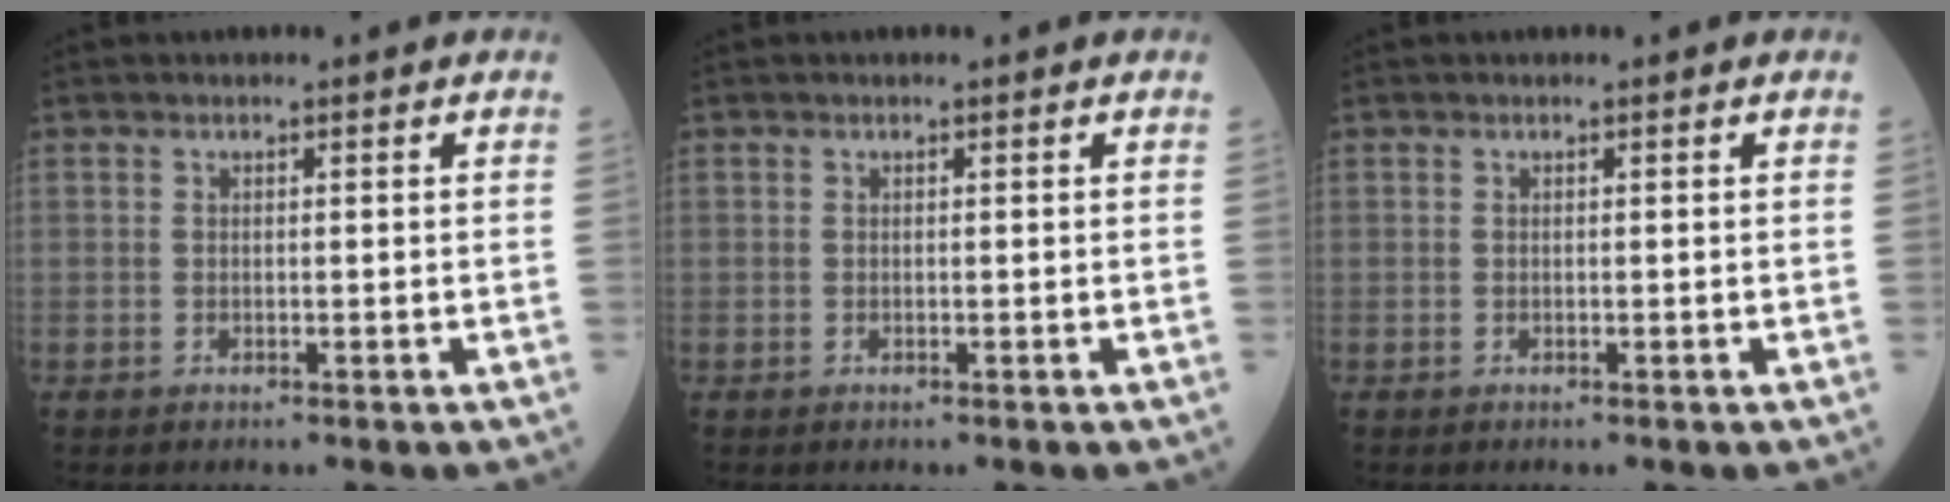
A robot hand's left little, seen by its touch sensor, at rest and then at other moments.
{"total": 0.0}
{"total": 0.0}